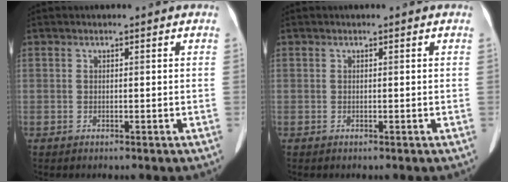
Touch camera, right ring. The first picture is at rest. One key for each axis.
{"total": 0.0}